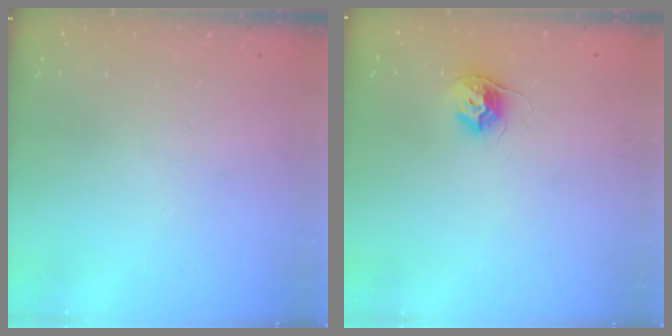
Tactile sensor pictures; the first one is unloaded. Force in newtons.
{"total": 9.1, "press": 9.1, "slide": 0.4}